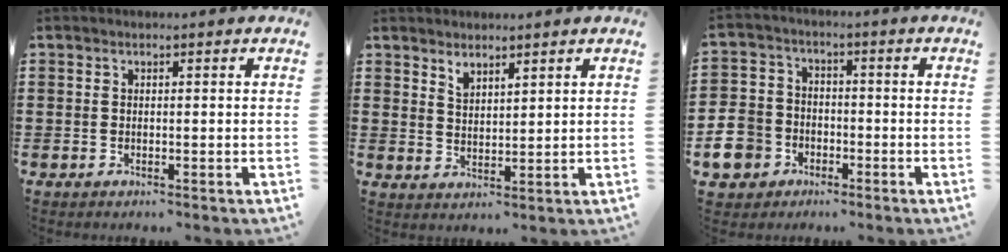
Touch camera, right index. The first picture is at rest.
{"total": 2.6, "force": [2.5, 0.6, 0.4], "torque": [-0.012, 0.000, 0.049]}
{"total": 7.8, "force": [-3.9, 6.2, 2.8], "torque": [-0.103, 0.014, -0.083]}